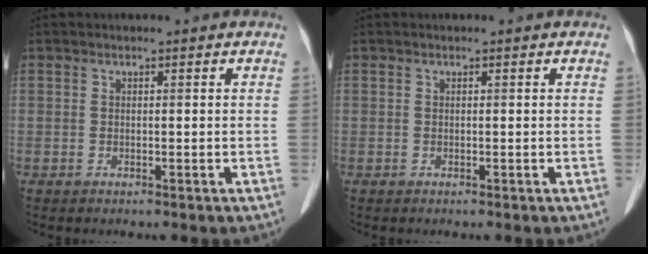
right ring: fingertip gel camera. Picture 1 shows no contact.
{"total": 0.0}